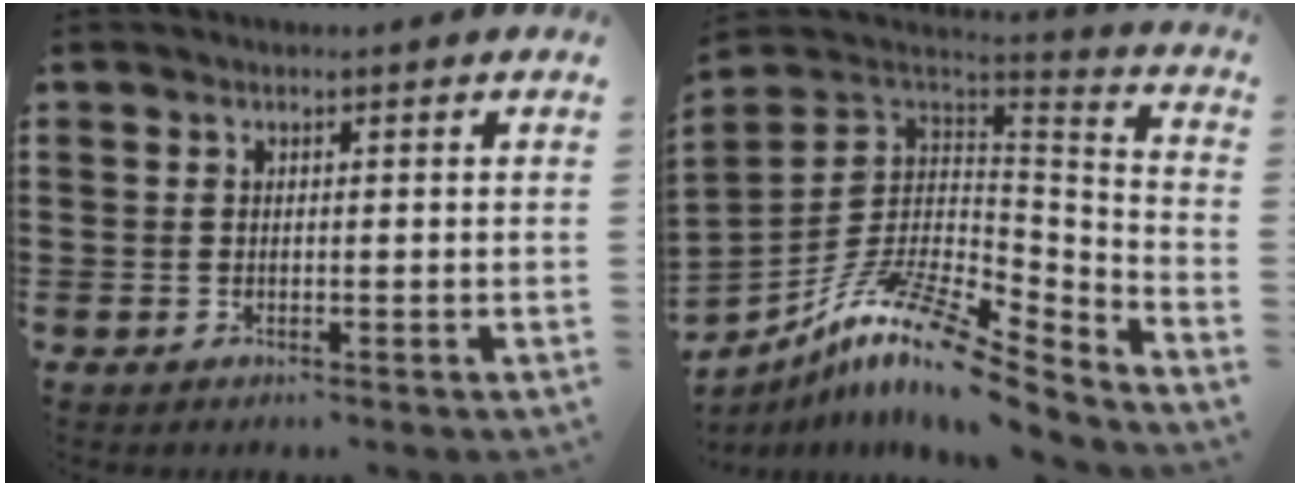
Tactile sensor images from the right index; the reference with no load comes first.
{"total": 13.3, "force": [-8.8, 4.2, 9.0], "torque": [-0.180, 0.016, -0.168]}